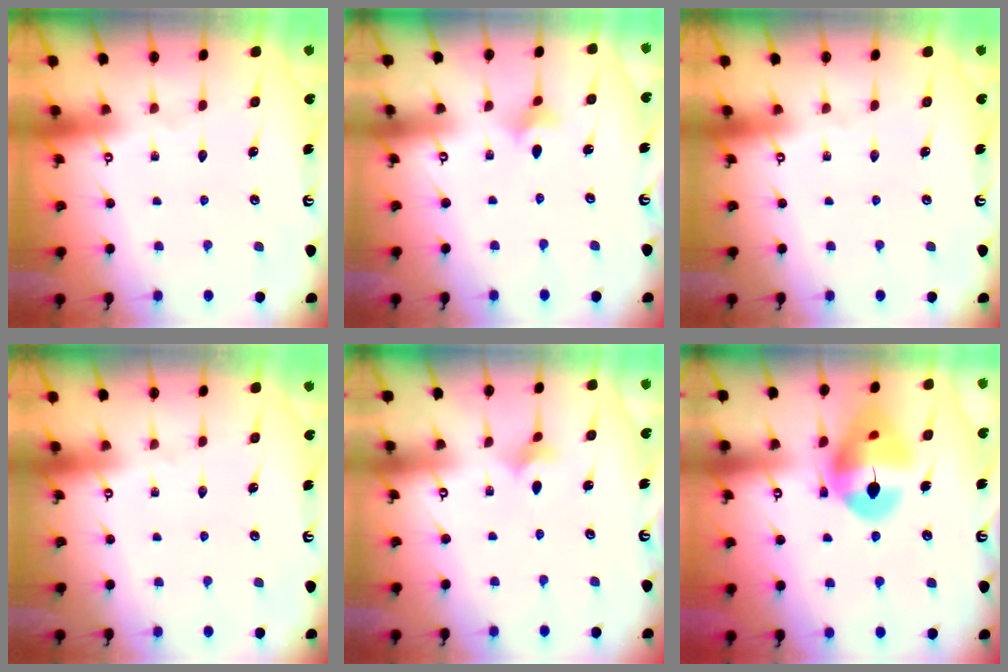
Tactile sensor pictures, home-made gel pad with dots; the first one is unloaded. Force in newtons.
{"total": 2.5, "press": 2.4, "slide": 0.6}
{"total": 0.0}
{"total": 0.0}
{"total": 2.4, "press": 2.3, "slide": 0.4}
{"total": 15.8, "press": 15.6, "slide": 1.8}